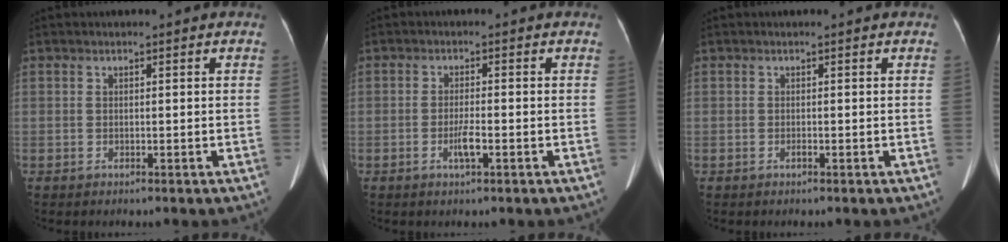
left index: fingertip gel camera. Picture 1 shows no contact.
{"total": 2.6, "force": [-1.1, 0.2, 2.3], "torque": [-0.049, -0.003, -0.021]}
{"total": 0.0}